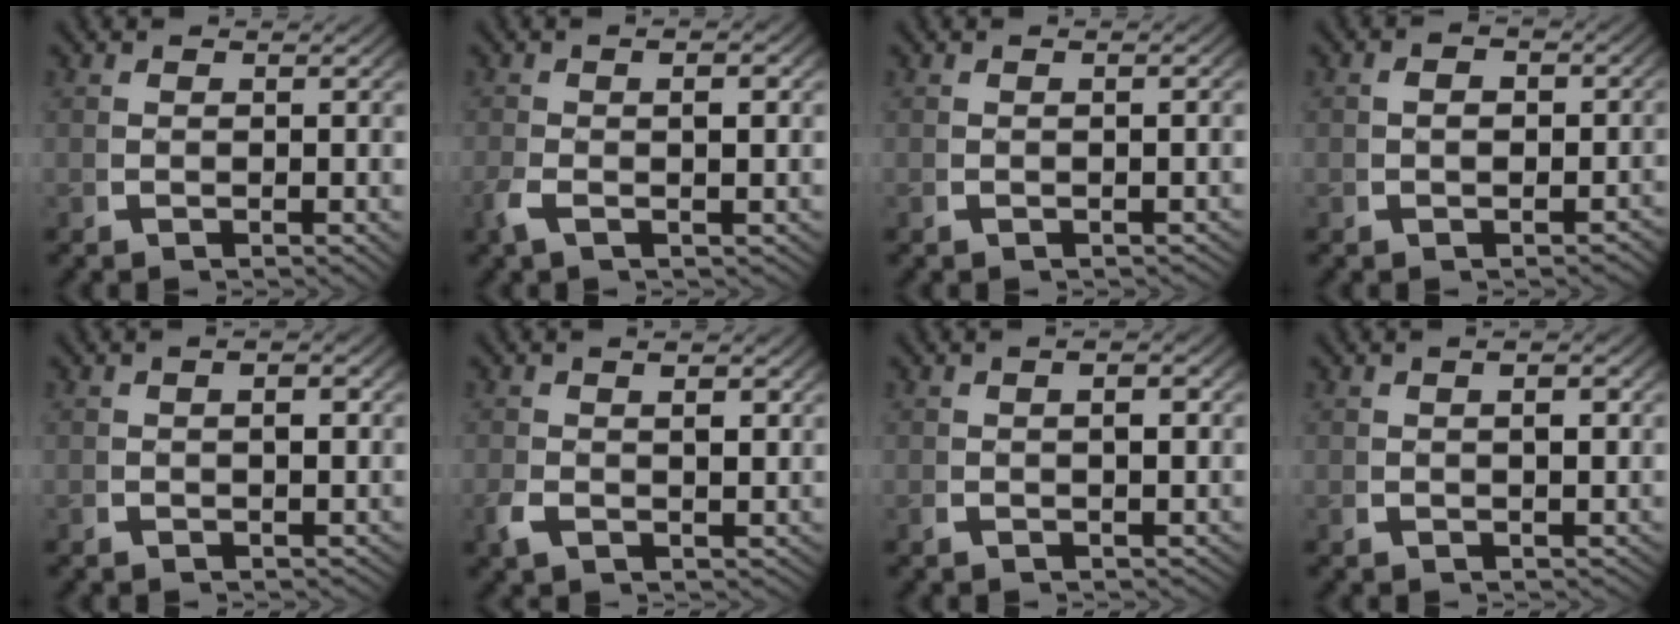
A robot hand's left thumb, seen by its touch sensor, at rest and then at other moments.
{"total": 2.5, "force": [-0.7, 1.1, 2.2], "torque": [-0.052, -0.005, -0.012]}
{"total": 1.0, "force": [-0.8, 0.3, 0.6], "torque": [-0.009, 0.001, -0.012]}
{"total": 2.3, "force": [-1.1, 1.5, 1.3], "torque": [-0.013, -0.007, -0.016]}
{"total": 1.6, "force": [-0.4, 1.0, 1.2], "torque": [-0.019, -0.001, -0.005]}
{"total": 2.5, "force": [-0.2, 1.7, 1.8], "torque": [-0.039, -0.008, 0.001]}
{"total": 1.8, "force": [-0.3, 1.0, 1.5], "torque": [-0.026, -0.001, -0.003]}
{"total": 1.6, "force": [0.0, 1.0, 1.3], "torque": [-0.023, -0.001, 0.002]}